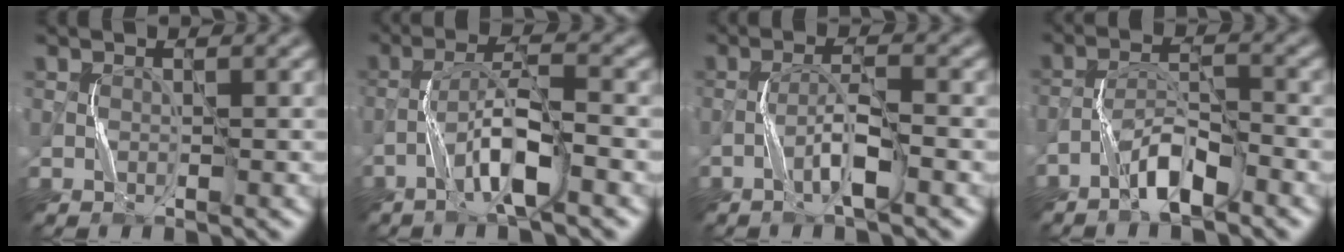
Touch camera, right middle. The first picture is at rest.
{"total": 5.0, "force": [-2.6, 0.6, 4.2], "torque": [-0.078, 0.017, -0.052]}
{"total": 3.2, "force": [-1.7, 0.3, 2.7], "torque": [-0.054, 0.013, -0.035]}
{"total": 4.0, "force": [-2.8, 1.0, 2.7], "torque": [-0.047, 0.015, -0.055]}